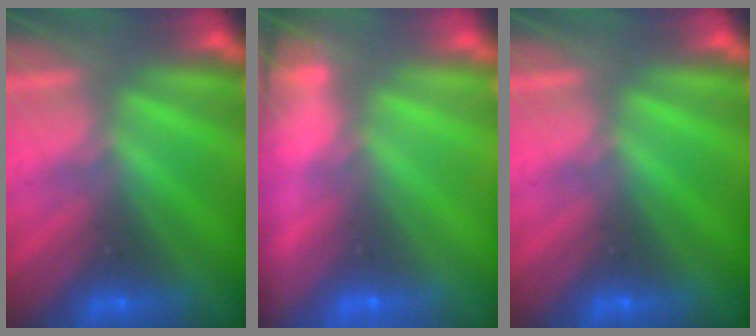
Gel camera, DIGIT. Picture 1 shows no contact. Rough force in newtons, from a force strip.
{"total": 10.7}
{"total": 0.0}